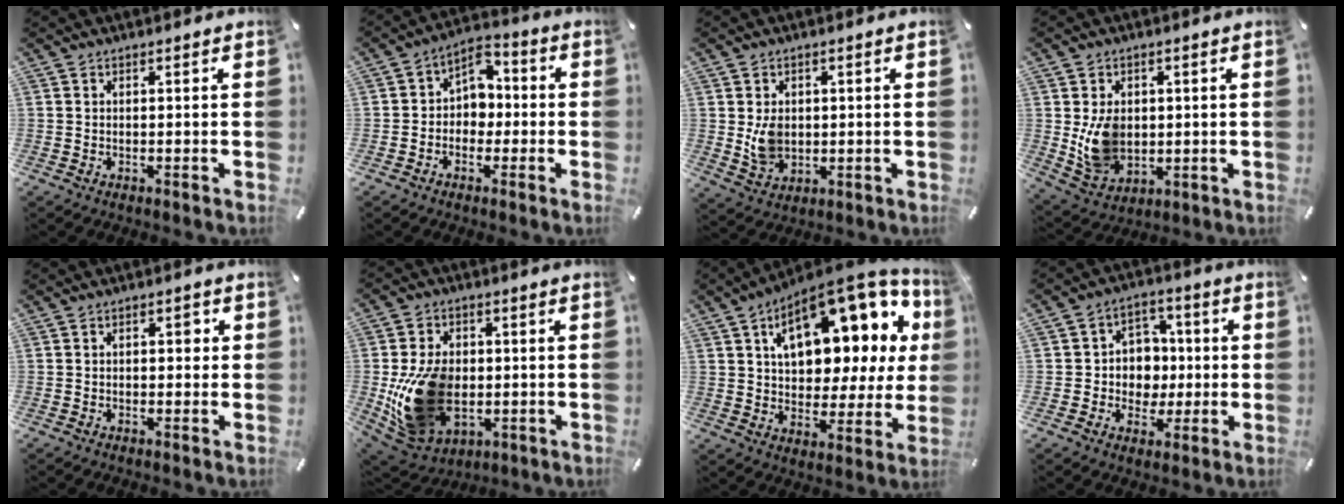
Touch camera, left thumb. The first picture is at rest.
{"total": 5.4, "force": [-1.1, 4.9, 2.0], "torque": [-0.038, 0.006, -0.026]}
{"total": 6.2, "force": [0.4, 5.1, 3.4], "torque": [-0.063, -0.009, 0.004]}
{"total": 9.4, "force": [0.7, 7.7, 5.4], "torque": [-0.107, -0.006, 0.012]}
{"total": 2.6, "force": [0.2, 1.6, 2.0], "torque": [-0.026, 0.003, -0.004]}
{"total": 18.2, "force": [-1.8, 13.4, 12.2], "torque": [-0.253, -0.003, -0.027]}
{"total": 20.1, "force": [9.6, 11.0, 13.8], "torque": [-0.202, -0.059, 0.161]}
{"total": 8.6, "force": [-0.8, 8.3, 2.1], "torque": [-0.036, 0.011, -0.009]}